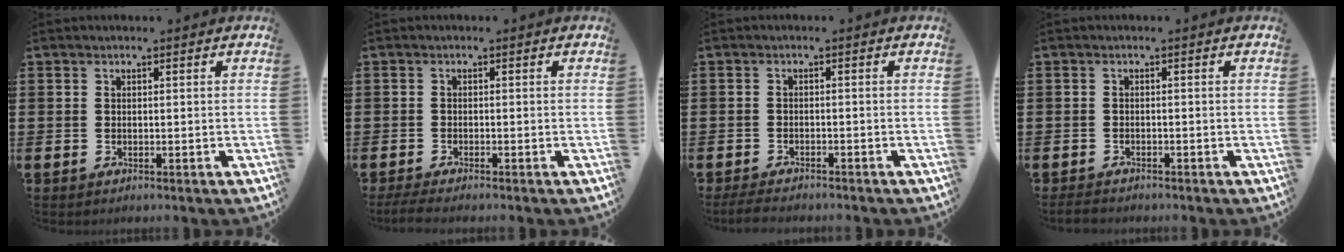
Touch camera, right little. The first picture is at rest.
{"total": 1.3, "force": [-0.9, 0.1, 0.9], "torque": [-0.015, -0.001, -0.018]}
{"total": 1.6, "force": [-1.5, 0.2, 0.5], "torque": [-0.012, 0.004, -0.030]}
{"total": 0.9, "force": [-0.8, 0.2, 0.3], "torque": [-0.008, 0.001, -0.018]}